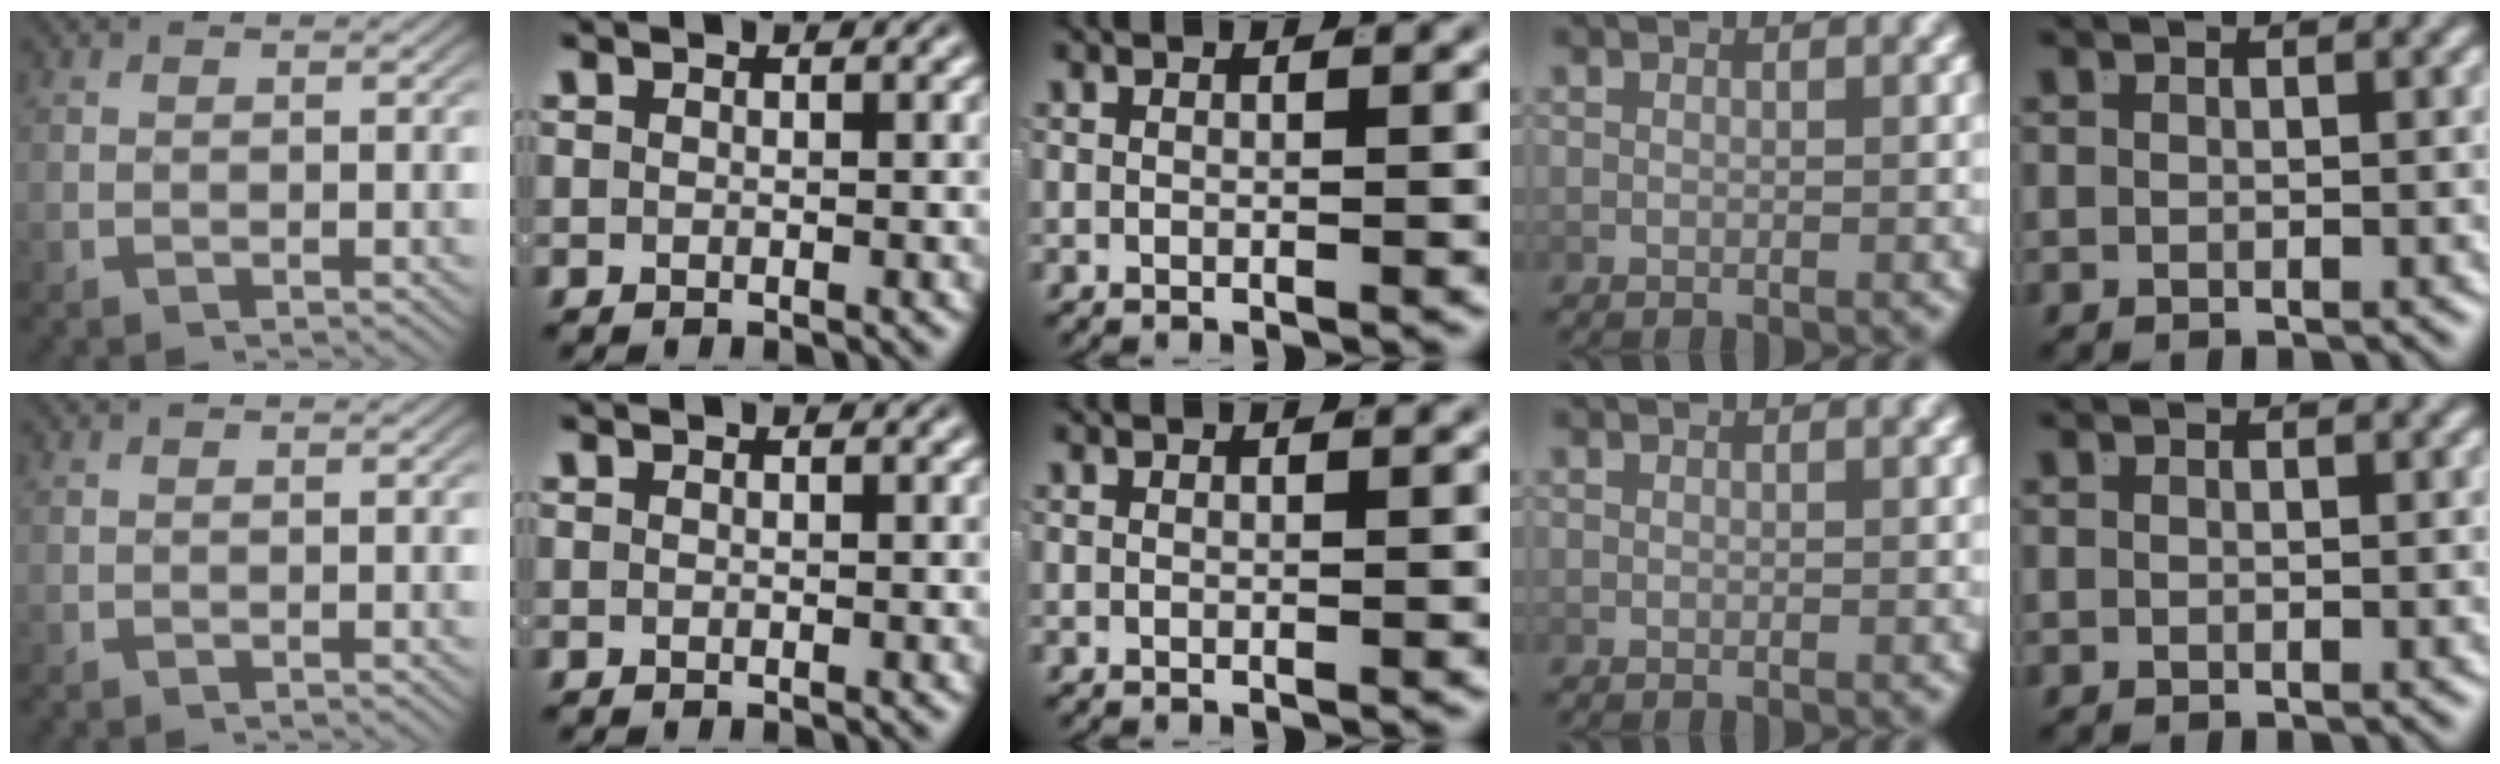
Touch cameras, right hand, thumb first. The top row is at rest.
{}